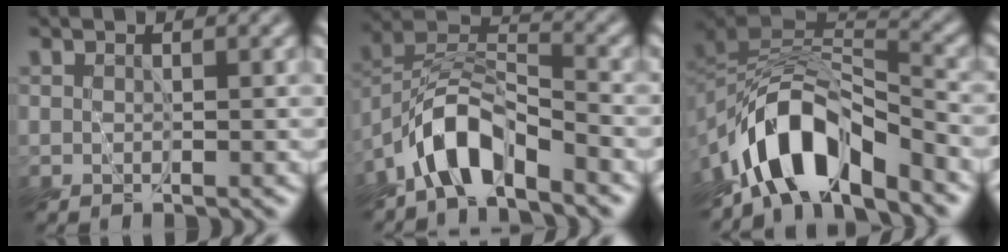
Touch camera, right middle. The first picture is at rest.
{"total": 6.8, "force": [-5.1, 2.4, 3.8], "torque": [-0.062, 0.007, -0.103]}
{"total": 9.3, "force": [-6.5, 3.6, 5.6], "torque": [-0.081, 0.010, -0.125]}